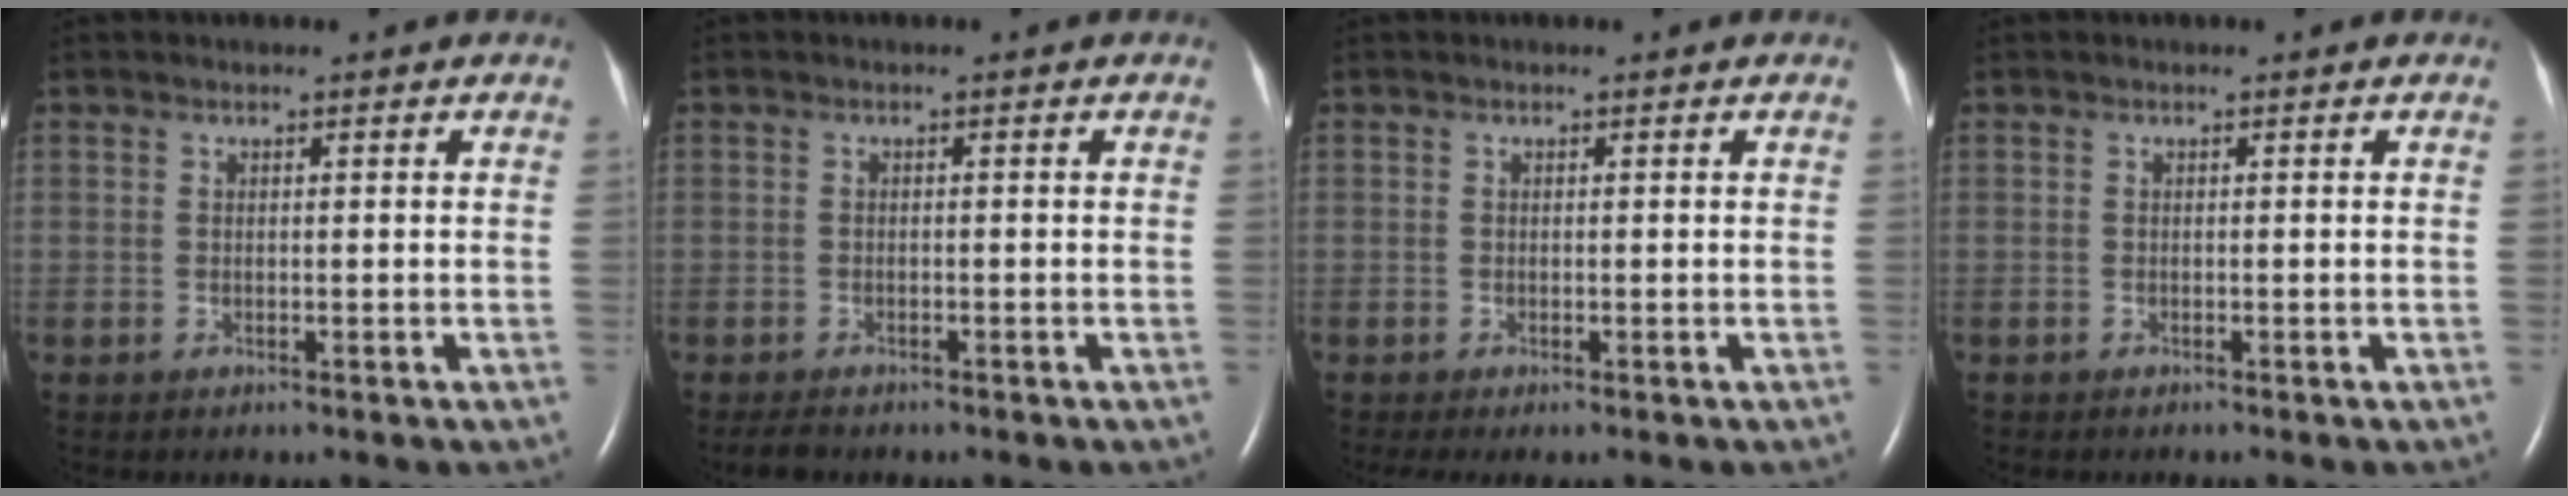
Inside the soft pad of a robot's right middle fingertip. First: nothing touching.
{"total": 1.9, "force": [-1.6, 0.6, 0.7], "torque": [-0.019, -0.005, -0.023]}
{"total": 1.1, "force": [-0.7, 0.0, 0.9], "torque": [-0.020, -0.008, -0.011]}
{"total": 0.0}